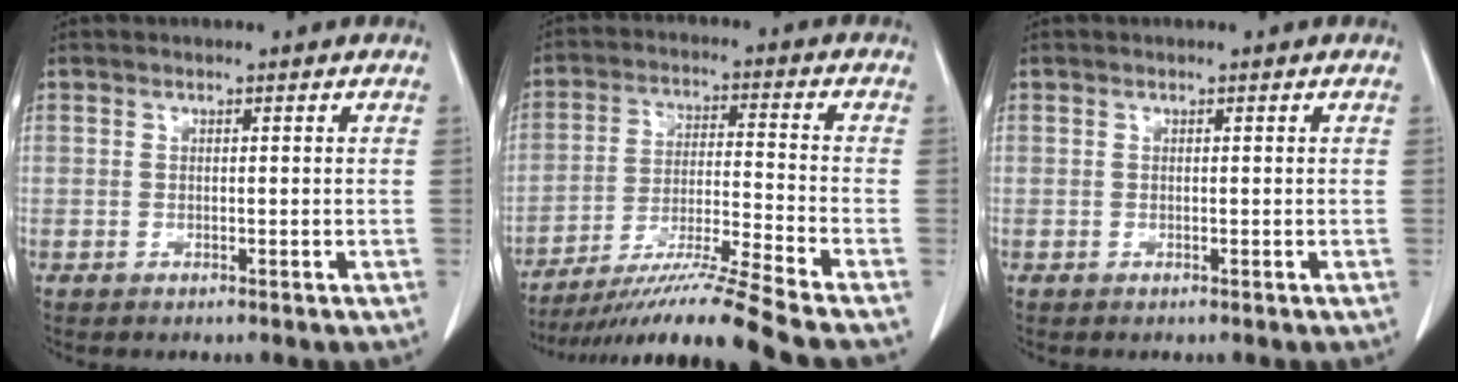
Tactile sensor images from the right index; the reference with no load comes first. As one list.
[{"total": 14.3, "force": [-12.1, -3.4, 6.8], "torque": [-0.116, -0.015, -0.205]}, {"total": 0.0}]